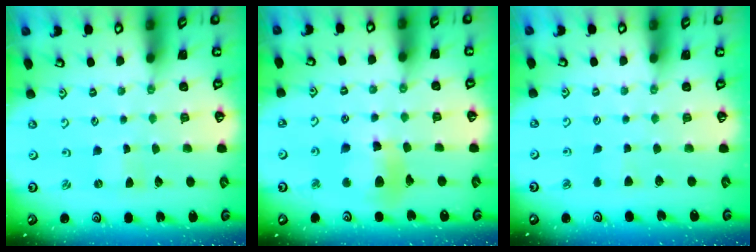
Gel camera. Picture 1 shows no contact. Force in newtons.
{"total": 11.3, "press": 11.2, "slide": 1.6}
{"total": 3.8, "press": 3.8, "slide": 0.6}